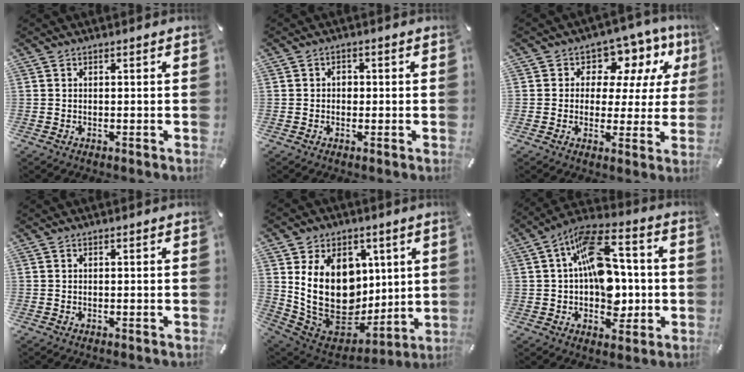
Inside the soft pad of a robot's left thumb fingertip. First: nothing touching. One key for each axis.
{"total": 1.6, "fx": -0.2, "fy": 1.4, "fz": 0.7, "tx": -0.016, "ty": 0.005, "tz": -0.007}
{"total": 9.5, "fx": 4.4, "fy": 7.1, "fz": 4.4, "tx": -0.067, "ty": -0.031, "tz": 0.079}
{"total": 0.0}
{"total": 20.7, "fx": 4.8, "fy": 15.9, "fz": 12.4, "tx": -0.247, "ty": -0.048, "tz": 0.094}
{"total": 17.1, "fx": 0.6, "fy": 11.0, "fz": 13.1, "tx": -0.209, "ty": 0.001, "tz": 0.011}